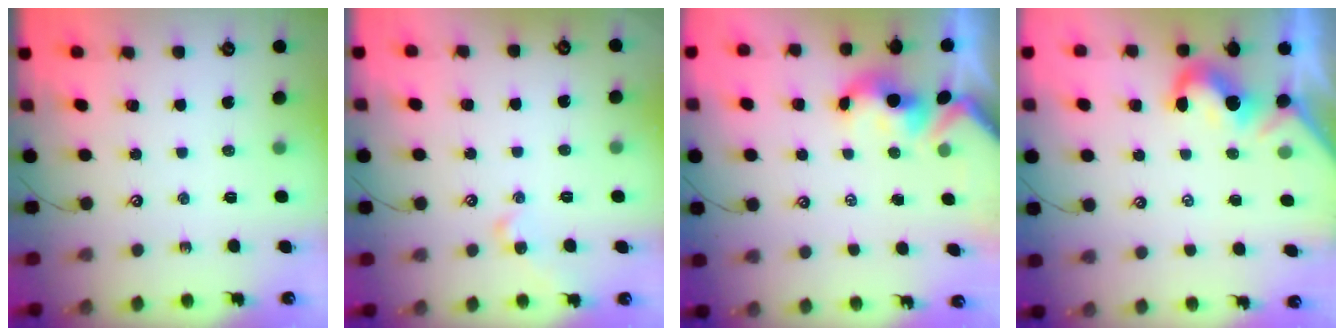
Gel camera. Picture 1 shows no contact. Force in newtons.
{"total": 2.1, "press": 2.0, "slide": 0.6}
{"total": 1.7, "press": 1.5, "slide": 0.7}
{"total": 1.4, "press": 1.2, "slide": 0.8}